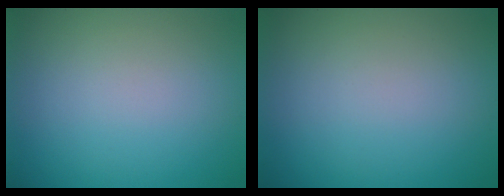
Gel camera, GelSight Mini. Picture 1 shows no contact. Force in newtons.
{"total": 0.0}